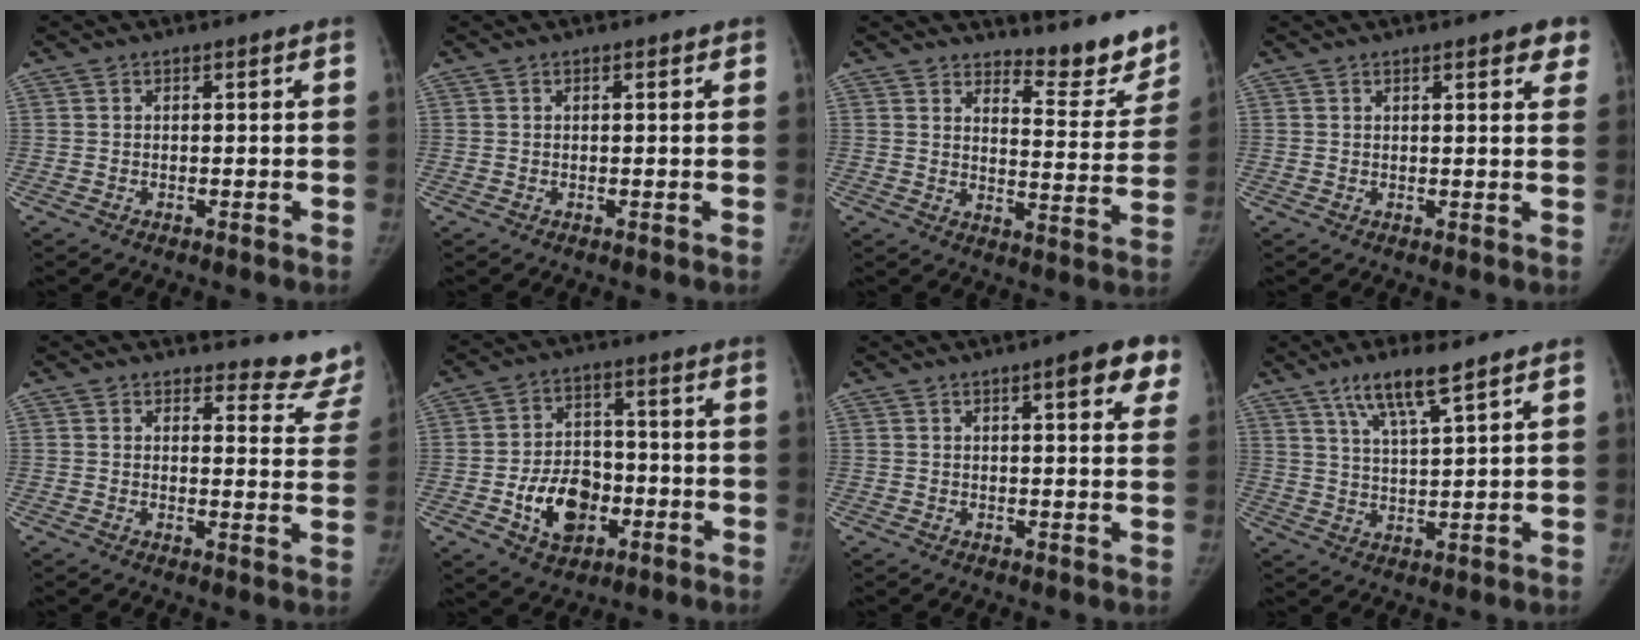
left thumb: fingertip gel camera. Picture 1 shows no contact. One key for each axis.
{"total": 0.5, "fx": 0.2, "fy": 0.2, "fz": 0.4, "tx": -0.007, "ty": 0.001, "tz": 0.002}
{"total": 12.1, "fx": 11.2, "fy": 3.4, "fz": 3.1, "tx": 0.000, "ty": -0.120, "tz": 0.131}
{"total": 5.0, "fx": 3.3, "fy": 1.4, "fz": 3.5, "tx": -0.013, "ty": -0.007, "tz": 0.033}
{"total": 10.8, "fx": 10.4, "fy": 2.6, "fz": -0.3, "tx": 0.054, "ty": -0.109, "tz": 0.087}
{"total": 11.7, "fx": -3.8, "fy": 8.4, "fz": 7.3, "tx": -0.085, "ty": 0.019, "tz": -0.061}
{"total": 8.4, "fx": 4.3, "fy": 2.2, "fz": 6.8, "tx": -0.054, "ty": -0.011, "tz": 0.047}
{"total": 8.2, "fx": 5.5, "fy": 1.1, "fz": 6.1, "tx": -0.112, "ty": -0.027, "tz": 0.107}